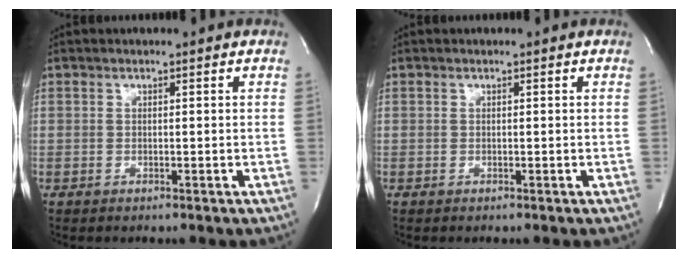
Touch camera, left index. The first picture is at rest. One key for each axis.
{"total": 0.0}